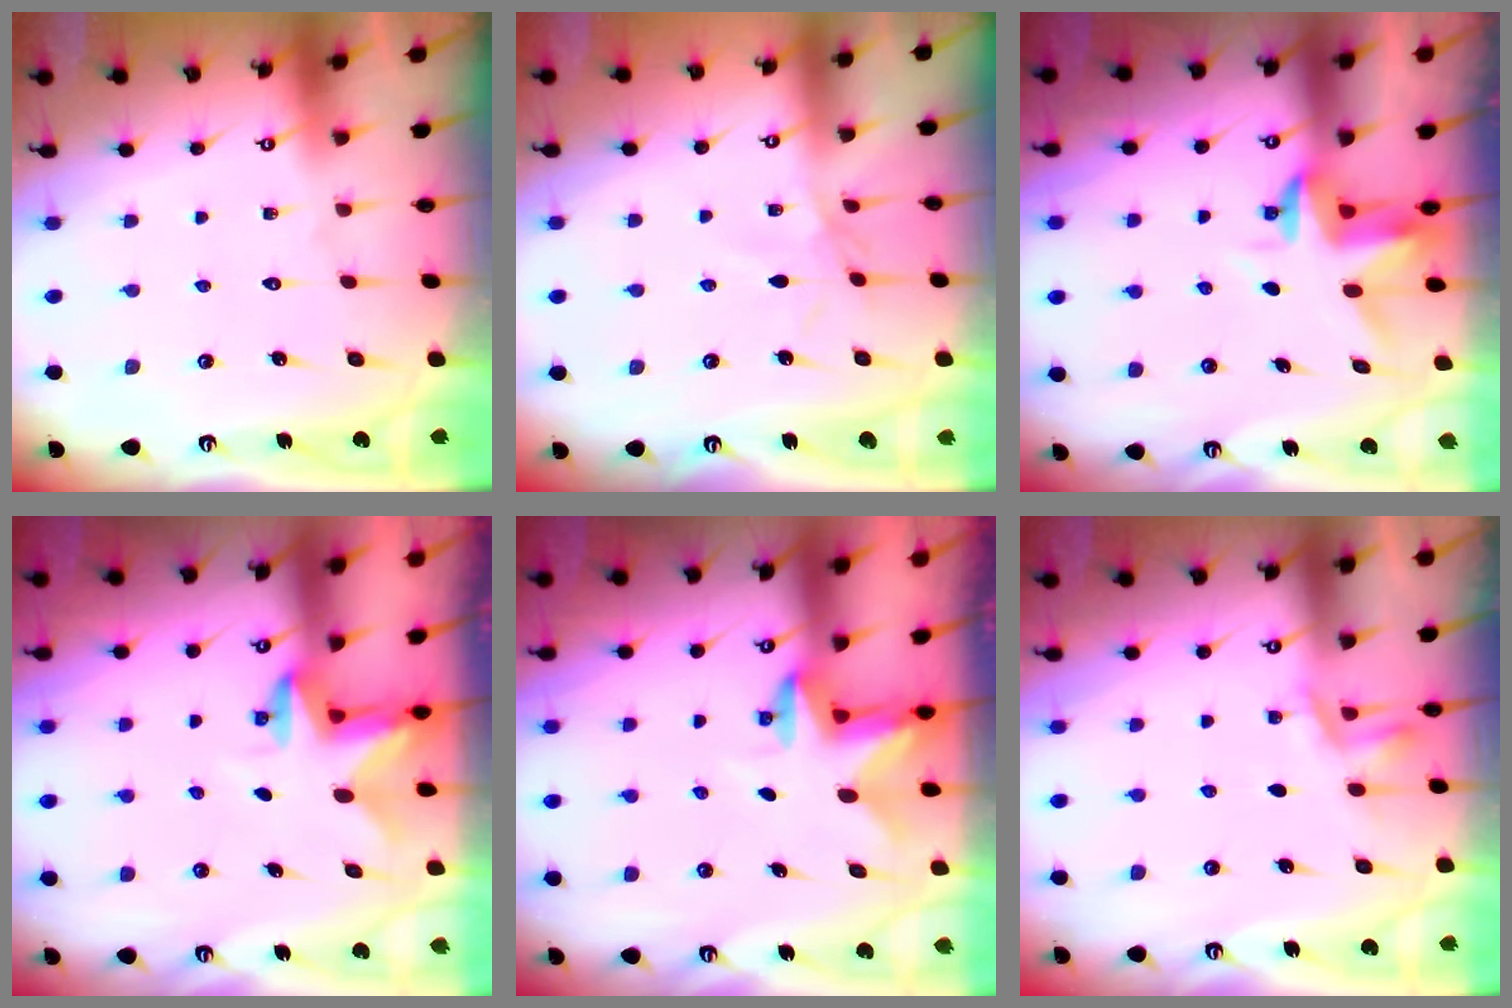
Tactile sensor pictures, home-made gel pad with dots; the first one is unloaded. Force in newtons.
{"total": 2.3, "press": 2.3, "slide": 0.5}
{"total": 3.3, "press": 3.3, "slide": 0.4}
{"total": 2.8, "press": 2.8, "slide": 0.5}
{"total": 2.8, "press": 2.7, "slide": 0.5}
{"total": 2.9, "press": 2.6, "slide": 1.1}